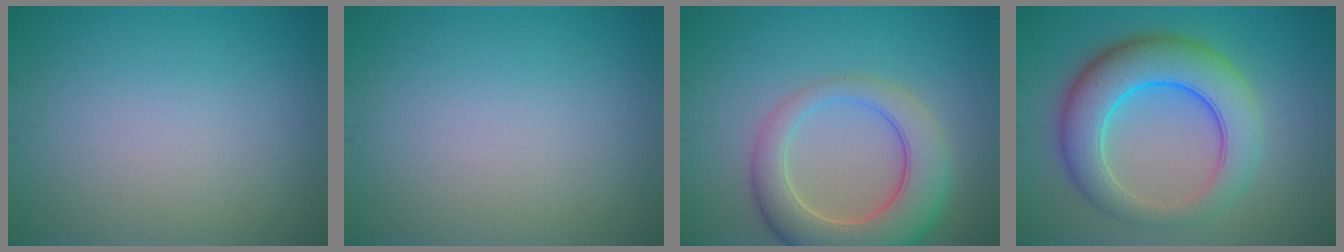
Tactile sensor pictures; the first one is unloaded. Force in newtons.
{"total": 0.0}
{"total": 7.3, "press": 7.2, "slide": 0.9}
{"total": 8.2, "press": 8.2, "slide": 0.1}